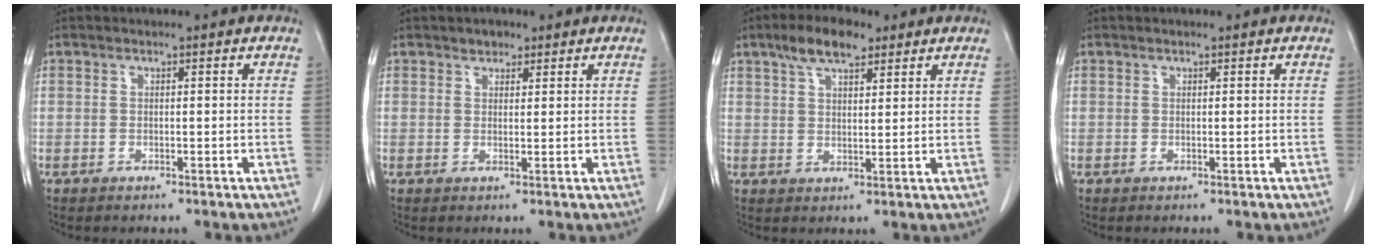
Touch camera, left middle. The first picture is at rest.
{"total": 1.7, "force": [1.3, 1.1, 0.4], "torque": [-0.007, -0.001, 0.018]}
{"total": 6.8, "force": [4.5, 2.4, 4.4], "torque": [-0.085, 0.014, 0.081]}
{"total": 0.0}